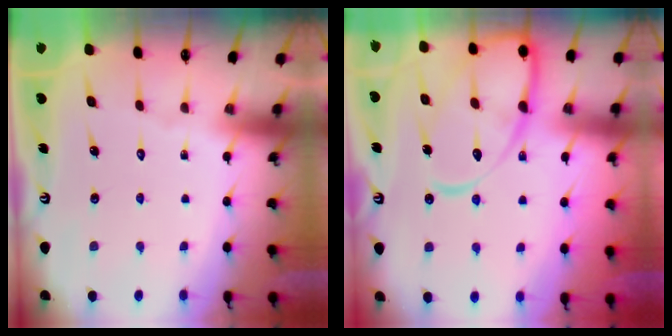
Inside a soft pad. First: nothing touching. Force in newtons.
{"total": 15.1, "press": 15.1, "slide": 1.3}